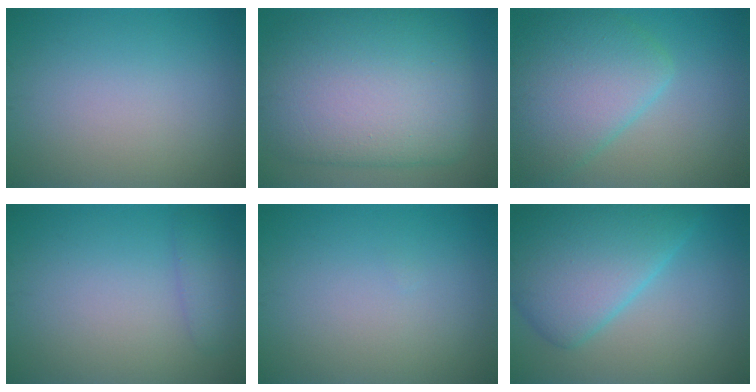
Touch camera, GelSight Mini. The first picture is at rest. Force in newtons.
{"total": 13.0, "press": 13.0, "slide": 0.3}
{"total": 6.9, "press": 6.9, "slide": 0.2}
{"total": 1.7, "press": 1.6, "slide": 0.2}
{"total": 0.0}
{"total": 8.3, "press": 8.3, "slide": 0.2}